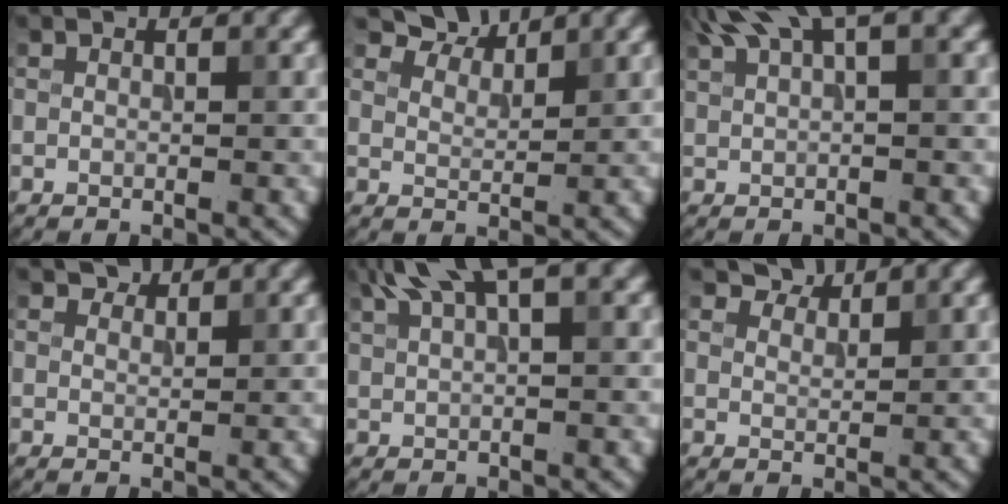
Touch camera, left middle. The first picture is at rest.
{"total": 4.0, "force": [3.7, 1.0, 1.0], "torque": [-0.029, 0.005, 0.067]}
{"total": 5.5, "force": [3.6, 1.4, 3.9], "torque": [-0.073, 0.020, 0.066]}
{"total": 1.3, "force": [1.2, 0.4, 0.1], "torque": [-0.006, -0.002, 0.018]}
{"total": 5.1, "force": [3.2, 1.3, 3.8], "torque": [-0.073, 0.018, 0.059]}
{"total": 2.2, "force": [2.1, 0.6, 0.3], "torque": [-0.010, 0.001, 0.032]}